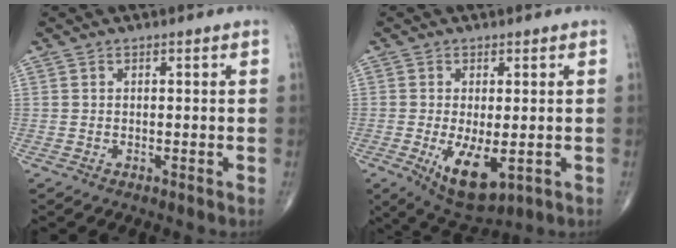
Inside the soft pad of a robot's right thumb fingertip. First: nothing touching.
{"total": 9.0, "force": [-2.2, 4.0, 7.8], "torque": [-0.128, -0.022, -0.022]}